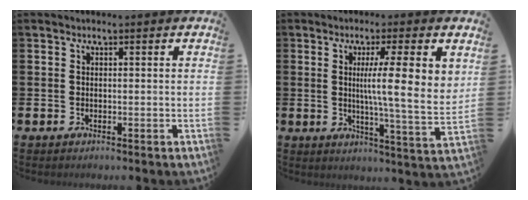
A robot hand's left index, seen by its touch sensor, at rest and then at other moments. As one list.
[{"total": 8.0, "force": [2.9, 0.0, 7.4], "torque": [-0.117, -0.038, 0.038]}]